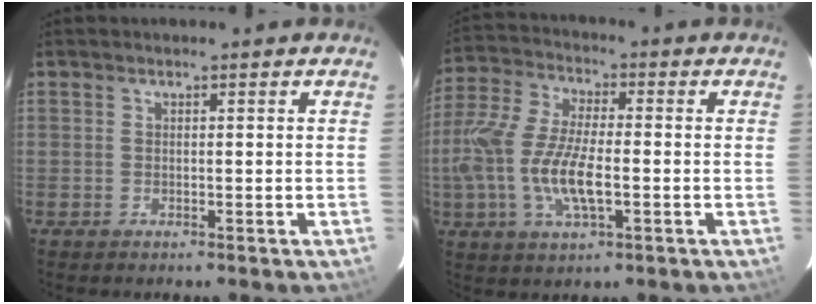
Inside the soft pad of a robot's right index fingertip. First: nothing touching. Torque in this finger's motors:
{"motor_torque": [0.57, -0.08, 0.49, 0.21]}